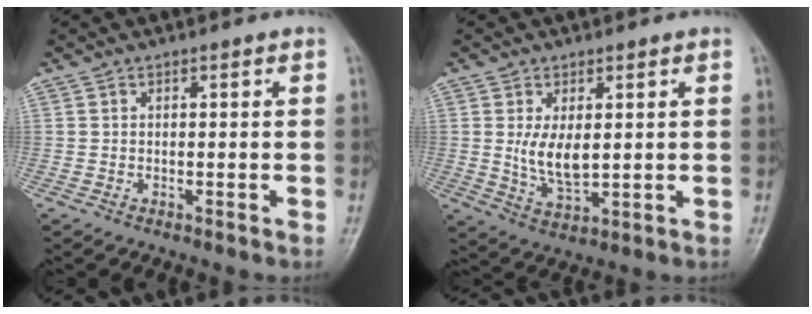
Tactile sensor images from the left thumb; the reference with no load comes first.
{"total": 6.5, "force": [1.1, 3.4, 5.5], "torque": [-0.094, -0.017, 0.030]}